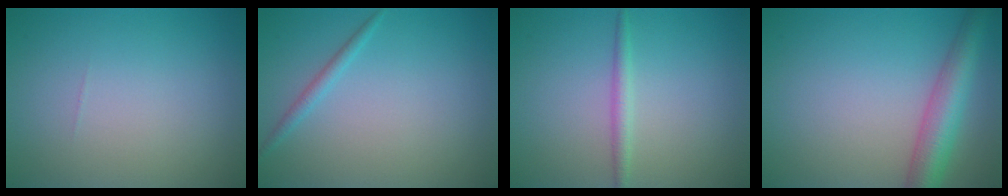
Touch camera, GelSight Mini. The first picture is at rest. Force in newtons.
{"total": 1.1, "press": 1.1, "slide": 0.0}
{"total": 1.5, "press": 1.5, "slide": 0.1}
{"total": 5.1, "press": 5.1, "slide": 0.2}